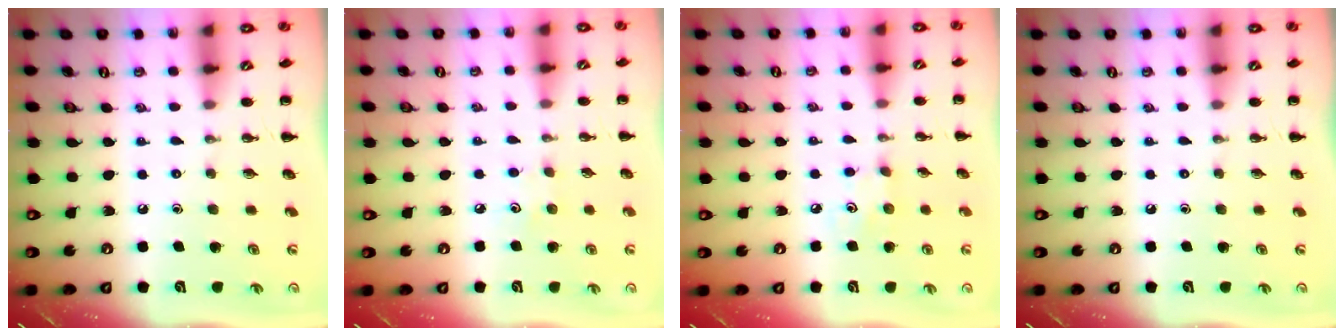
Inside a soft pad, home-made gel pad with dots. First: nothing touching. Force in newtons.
{"total": 3.0, "press": 2.9, "slide": 0.8}
{"total": 3.7, "press": 3.6, "slide": 0.8}
{"total": 0.0}